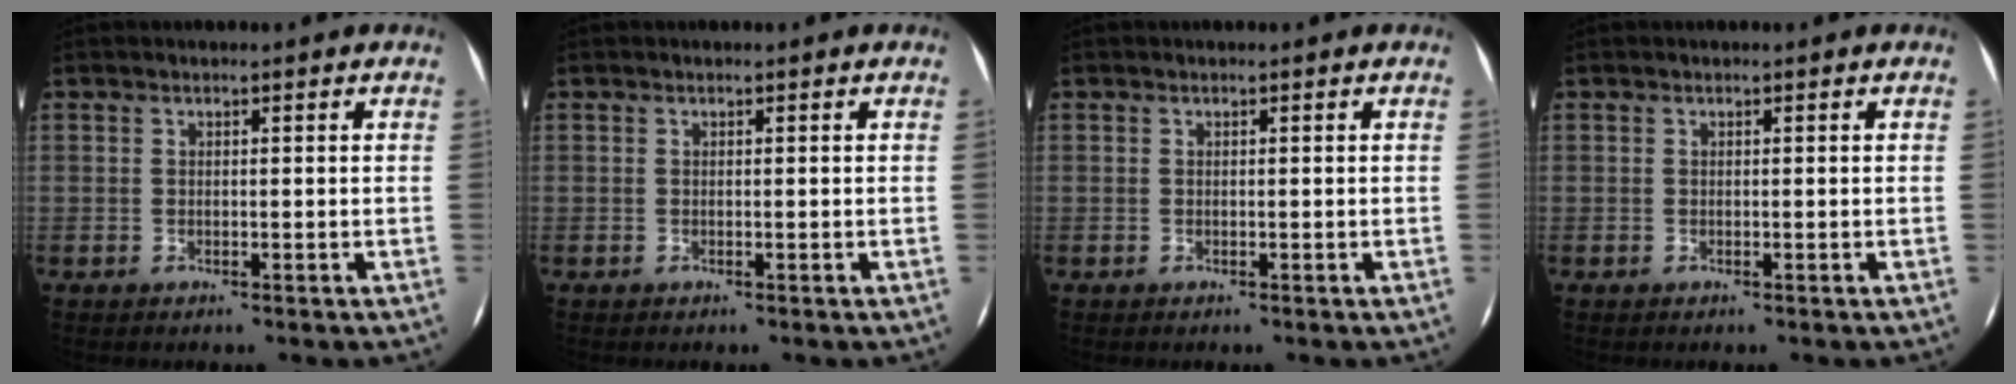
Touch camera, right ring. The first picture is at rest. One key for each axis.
{"total": 0.0}
{"total": 0.0}
{"total": 0.0}